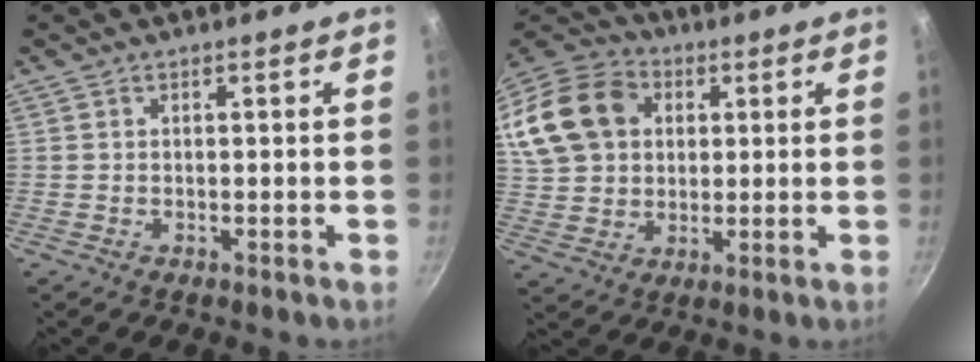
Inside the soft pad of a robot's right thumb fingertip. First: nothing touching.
{"total": 19.3, "force": [5.3, 15.1, 10.8], "torque": [-0.211, 0.025, 0.093]}